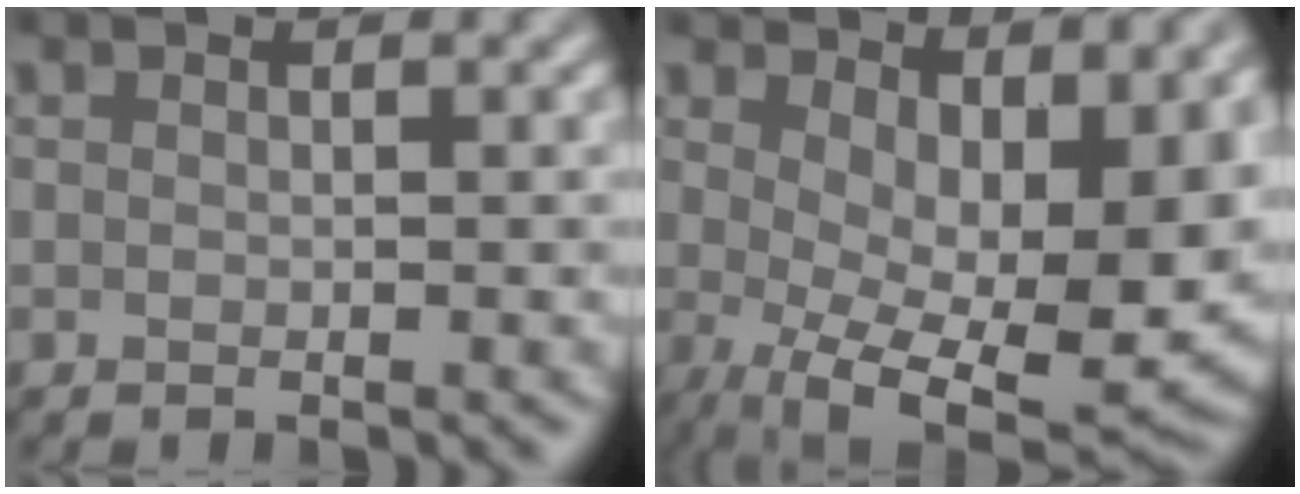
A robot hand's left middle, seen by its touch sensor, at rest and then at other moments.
{"total": 14.1, "force": [1.4, 6.6, 12.4], "torque": [-0.163, -0.024, 0.061]}